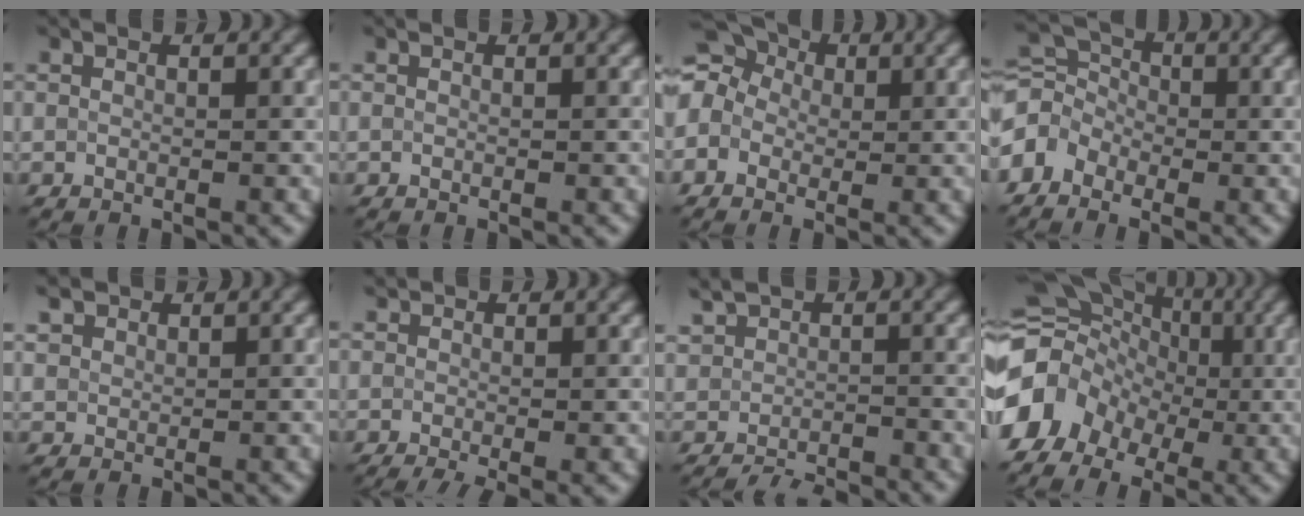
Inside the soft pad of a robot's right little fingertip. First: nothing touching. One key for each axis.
{"total": 0.0}
{"total": 7.8, "fx": 1.3, "fy": 6.5, "fz": 4.1, "tx": -0.084, "ty": 0.042, "tz": -0.025}
{"total": 3.3, "fx": -1.9, "fy": 2.2, "fz": 1.6, "tx": -0.038, "ty": 0.016, "tz": -0.057}
{"total": 1.9, "fx": 1.5, "fy": 1.1, "fz": 0.6, "tx": -0.025, "ty": 0.005, "tz": 0.033}
{"total": 2.3, "fx": -0.6, "fy": 1.2, "fz": 1.9, "tx": -0.036, "ty": -0.006, "tz": -0.011}
{"total": 2.9, "fx": -2.5, "fy": 1.2, "fz": 1.0, "tx": -0.011, "ty": -0.010, "tz": -0.051}
{"total": 8.2, "fx": -2.3, "fy": 6.6, "fz": 4.3, "tx": -0.077, "ty": 0.016, "tz": -0.054}